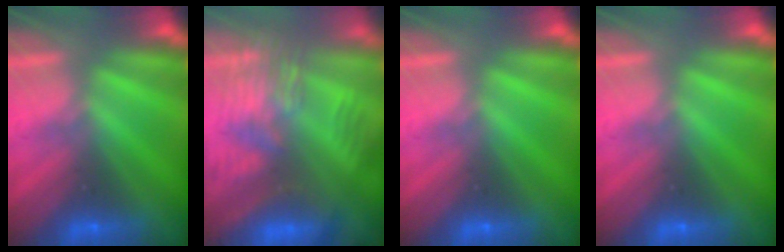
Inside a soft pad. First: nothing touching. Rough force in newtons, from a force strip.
{"total": 8.7}
{"total": 0.0}
{"total": 0.0}